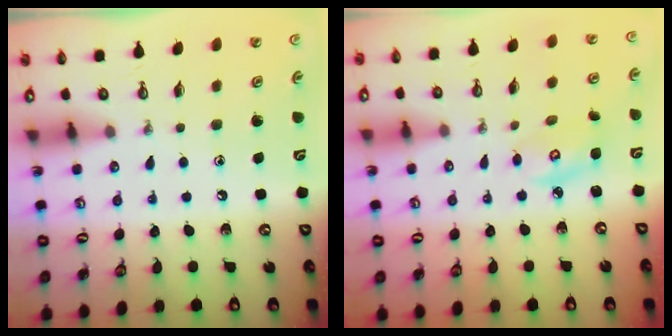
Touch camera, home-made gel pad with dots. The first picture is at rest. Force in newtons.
{"total": 4.9, "press": 4.9, "slide": 0.3}